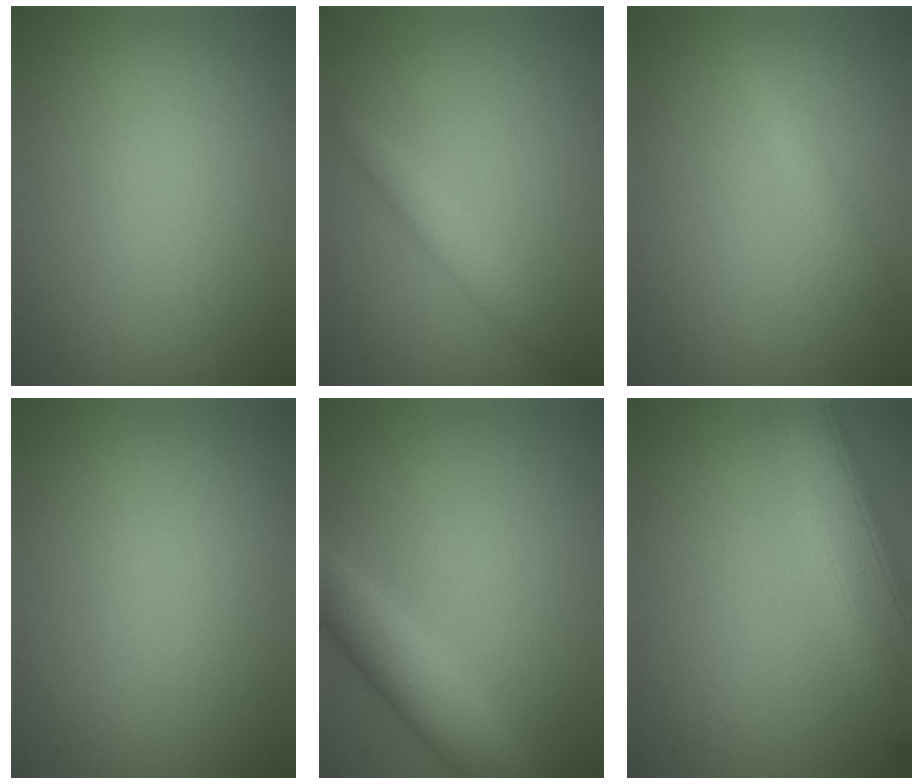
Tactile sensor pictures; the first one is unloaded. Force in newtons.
{"total": 2.0, "press": 2.0, "slide": 0.1}
{"total": 1.7, "press": 1.7, "slide": 0.0}
{"total": 0.0}
{"total": 4.4, "press": 4.4, "slide": 0.1}
{"total": 8.6, "press": 8.6, "slide": 0.3}